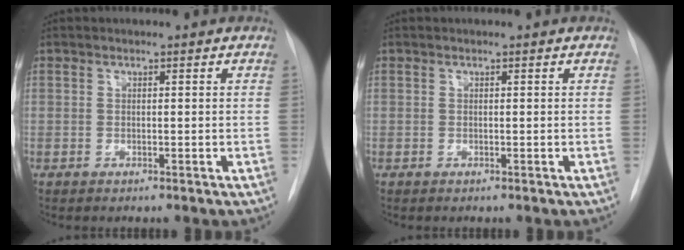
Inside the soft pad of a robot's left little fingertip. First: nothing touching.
{"total": 0.0}